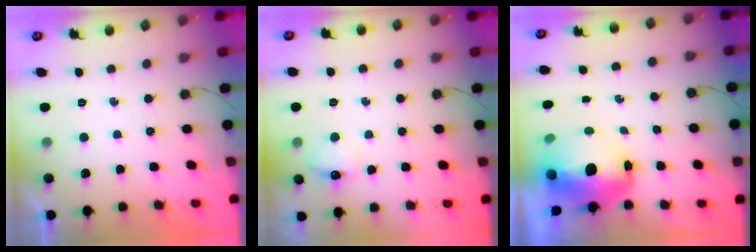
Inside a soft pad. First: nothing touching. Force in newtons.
{"total": 6.2, "press": 6.1, "slide": 0.9}
{"total": 11.4, "press": 11.3, "slide": 1.1}